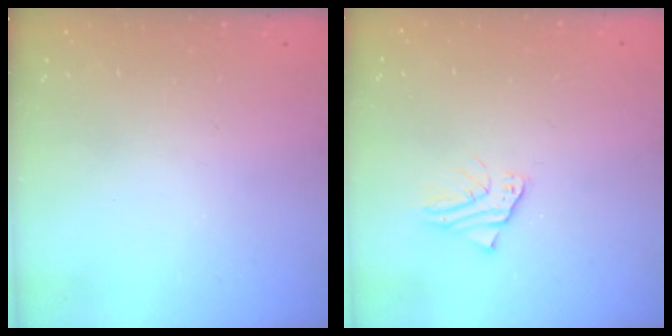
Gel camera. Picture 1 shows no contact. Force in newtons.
{"total": 2.7, "press": 2.6, "slide": 0.3}